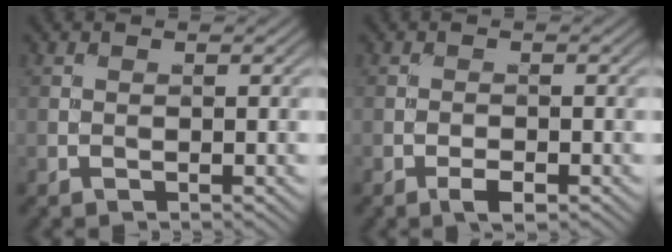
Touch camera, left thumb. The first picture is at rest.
{"total": 1.9, "force": [-1.1, 0.7, 1.4], "torque": [-0.023, 0.002, -0.023]}